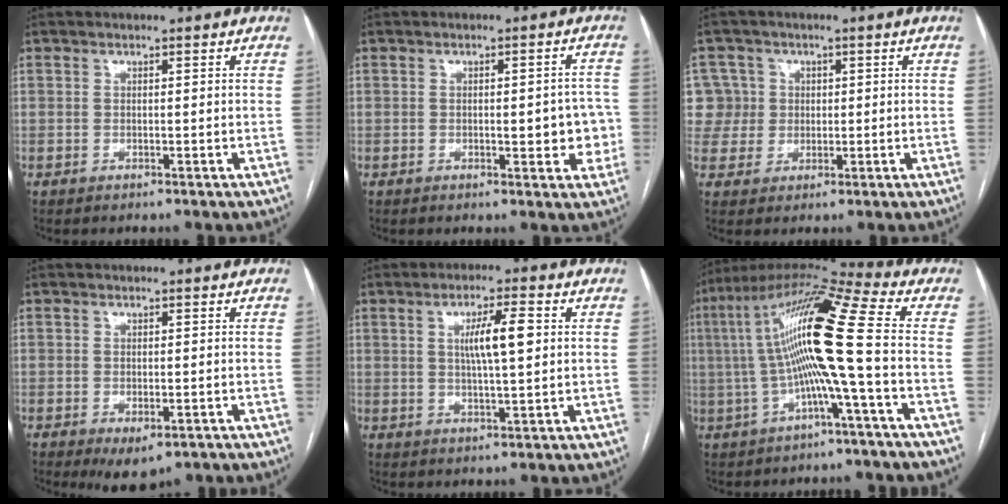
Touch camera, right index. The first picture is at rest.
{"total": 6.0, "force": [-0.7, 2.3, 5.5], "torque": [-0.057, 0.011, -0.005]}
{"total": 7.5, "force": [1.7, 7.3, 0.3], "torque": [-0.002, 0.033, 0.042]}
{"total": 4.4, "force": [-2.4, 1.9, 3.2], "torque": [-0.047, -0.007, -0.025]}
{"total": 6.6, "force": [1.3, 0.8, 6.4], "torque": [-0.113, 0.005, 0.024]}
{"total": 15.4, "force": [-0.6, -0.4, 15.4], "torque": [-0.288, 0.033, -0.022]}